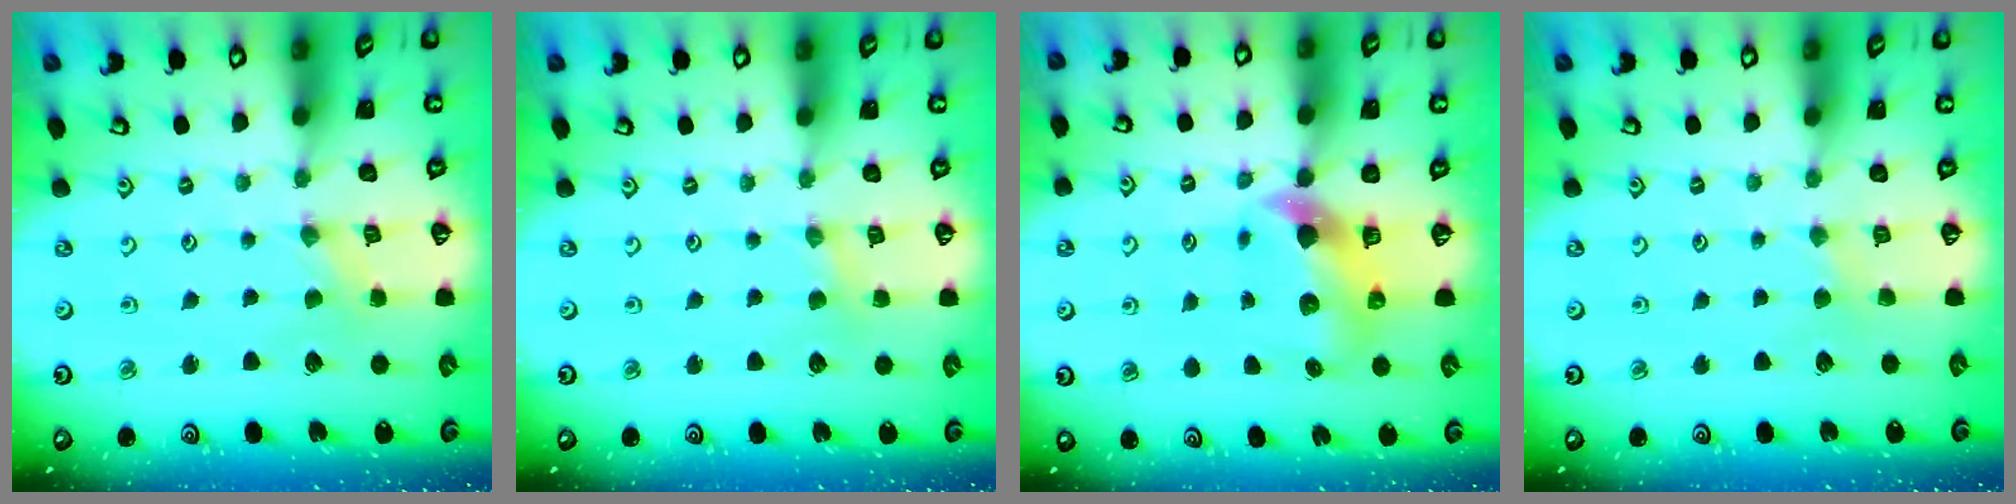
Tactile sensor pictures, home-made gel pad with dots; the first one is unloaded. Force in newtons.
{"total": 2.3, "press": 2.3, "slide": 0.3}
{"total": 7.0, "press": 7.0, "slide": 1.0}
{"total": 2.0, "press": 2.0, "slide": 0.3}